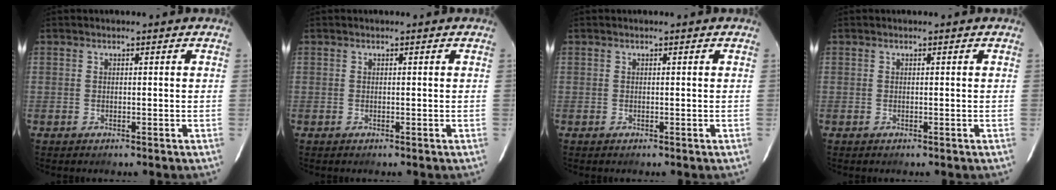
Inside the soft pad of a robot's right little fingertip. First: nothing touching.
{"total": 0.0}
{"total": 0.0}
{"total": 0.0}